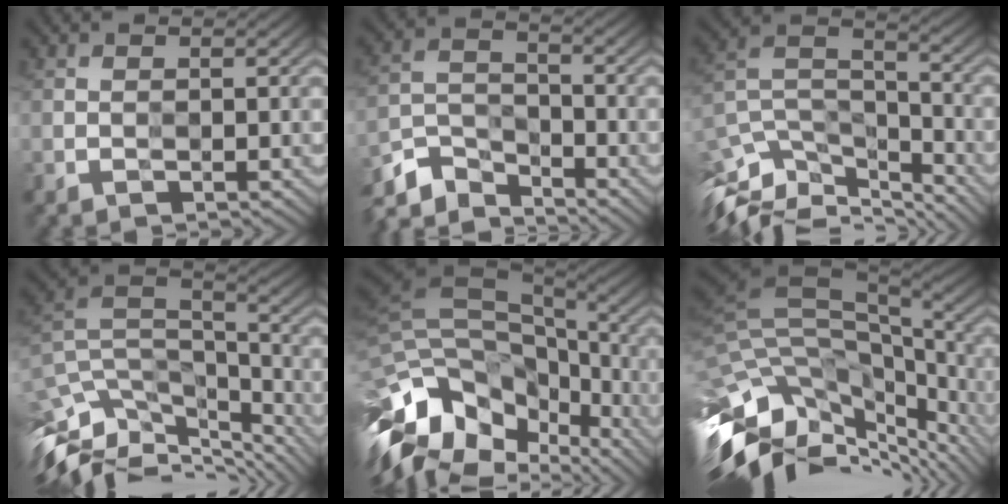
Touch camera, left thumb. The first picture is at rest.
{"total": 7.1, "force": [-6.1, 2.6, 2.6], "torque": [-0.060, -0.008, -0.133]}
{"total": 13.8, "force": [-10.8, 4.8, 7.0], "torque": [-0.178, -0.007, -0.183]}
{"total": 13.6, "force": [-9.3, 5.5, 8.2], "torque": [-0.202, 0.003, -0.153]}
{"total": 15.6, "force": [-6.3, 9.2, 10.9], "torque": [-0.260, -0.023, -0.097]}
{"total": 15.3, "force": [-3.1, 7.7, 12.9], "torque": [-0.263, -0.024, -0.029]}